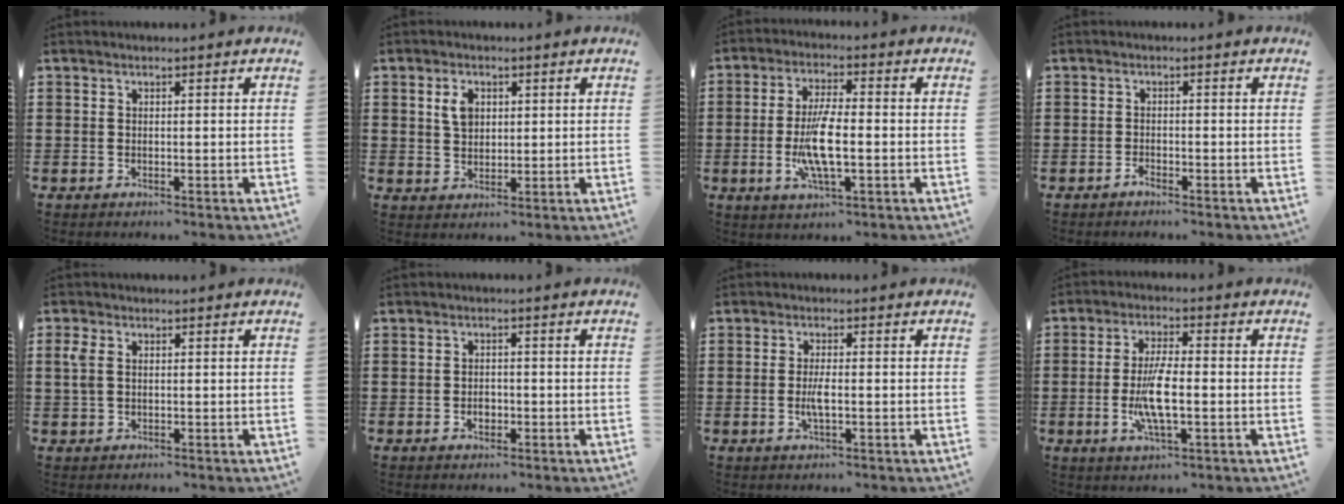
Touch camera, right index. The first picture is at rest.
{"total": 3.5, "force": [1.1, 2.3, 2.4], "torque": [-0.048, 0.006, 0.016]}
{"total": 8.4, "force": [-1.6, 2.3, 7.9], "torque": [-0.174, -0.014, -0.034]}
{"total": 1.1, "force": [-1.0, 0.3, 0.4], "torque": [-0.011, -0.002, -0.019]}
{"total": 2.8, "force": [0.5, 1.7, 2.2], "torque": [-0.055, 0.005, 0.005]}
{"total": 1.8, "force": [-0.6, 1.2, 1.2], "torque": [-0.025, 0.003, -0.012]}
{"total": 2.8, "force": [-0.6, 0.7, 2.7], "torque": [-0.062, -0.006, -0.015]}
{"total": 7.4, "force": [-1.5, 2.0, 7.0], "torque": [-0.152, -0.012, -0.032]}